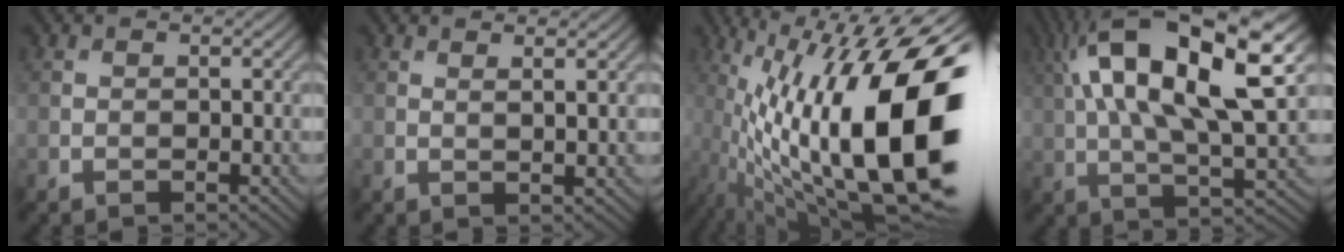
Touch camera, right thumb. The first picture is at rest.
{"total": 2.8, "force": [1.3, 0.5, 2.5], "torque": [-0.037, 0.005, 0.024]}
{"total": 20.7, "force": [-2.1, 7.6, 19.1], "torque": [-0.323, -0.009, -0.033]}
{"total": 16.9, "force": [5.6, 6.6, 14.6], "torque": [-0.268, 0.027, 0.093]}